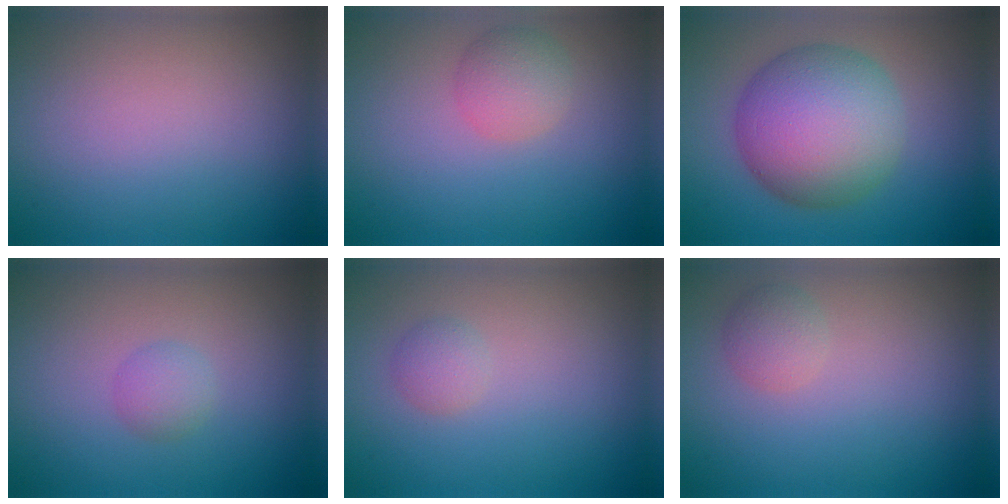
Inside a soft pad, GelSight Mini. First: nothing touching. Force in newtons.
{"total": 2.5, "press": 2.5, "slide": 0.1}
{"total": 10.0, "press": 10.0, "slide": 0.1}
{"total": 1.5, "press": 1.5, "slide": 0.1}
{"total": 1.3, "press": 1.3, "slide": 0.1}
{"total": 1.6, "press": 1.6, "slide": 0.1}